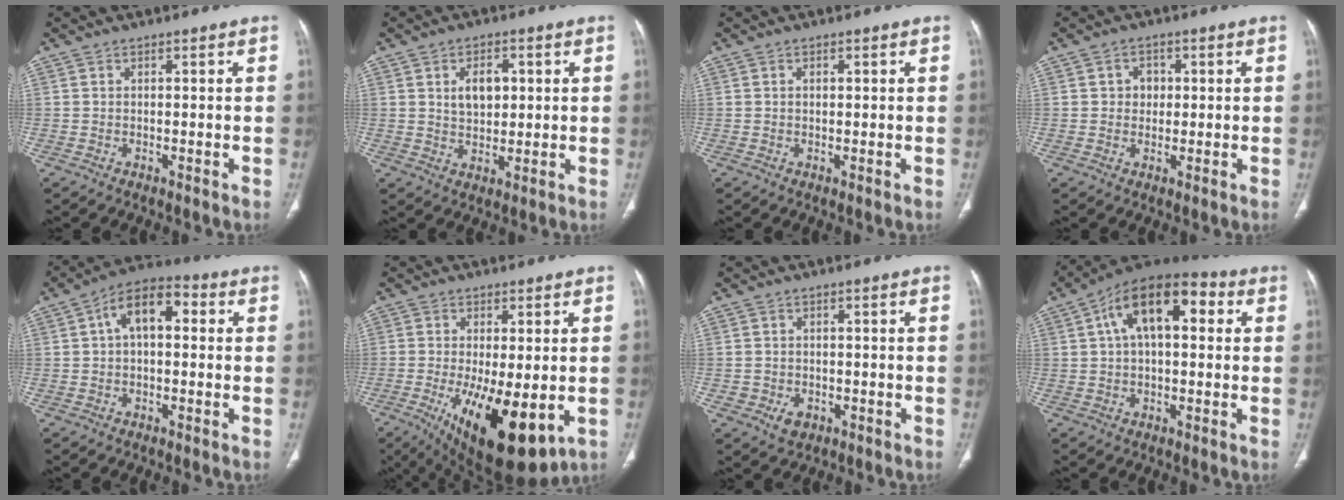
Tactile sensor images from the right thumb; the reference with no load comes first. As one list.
[{"total": 6.2, "force": [1.6, 3.9, 4.5], "torque": [-0.055, -0.007, 0.029]}, {"total": 0.9, "force": [0.2, 0.6, 0.7], "torque": [-0.013, 0.003, 0.005]}, {"total": 3.2, "force": [0.5, 2.8, 1.5], "torque": [-0.003, 0.004, 0.005]}, {"total": 9.9, "force": [1.8, 5.4, 8.0], "torque": [-0.121, 0.032, 0.019]}, {"total": 17.4, "force": [-5.1, 6.6, 15.2], "torque": [-0.234, -0.027, -0.059]}, {"total": 3.5, "force": [-1.2, 2.8, 1.7], "torque": [-0.018, 0.005, -0.009]}, {"total": 15.6, "force": [4.0, 7.9, 12.8], "torque": [-0.191, 0.032, 0.057]}]